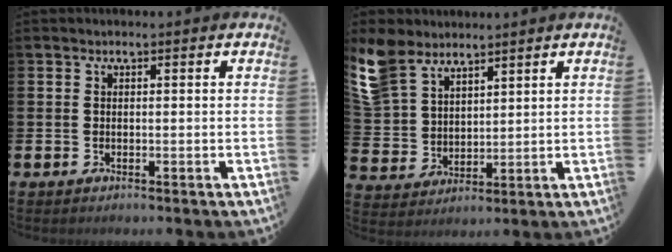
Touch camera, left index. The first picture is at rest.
{"total": 8.3, "force": [7.0, 4.0, 1.9], "torque": [-0.069, -0.023, 0.134]}